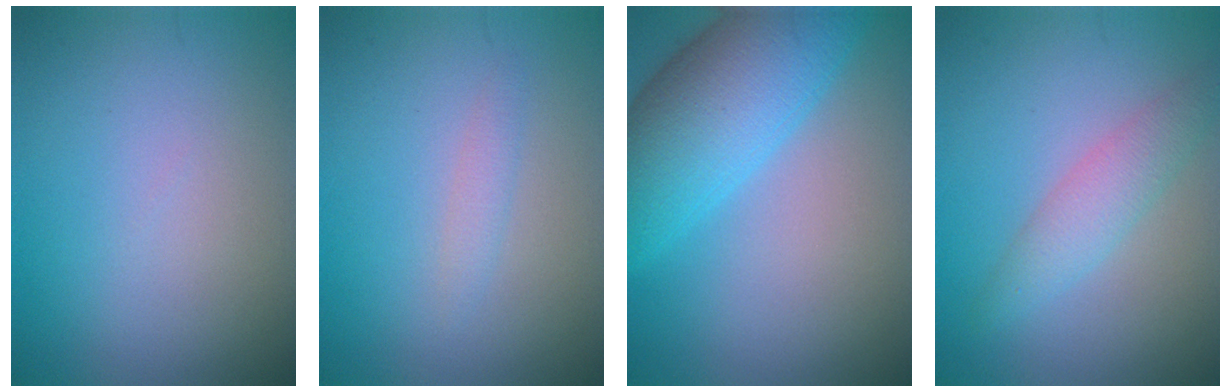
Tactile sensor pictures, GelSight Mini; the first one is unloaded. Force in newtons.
{"total": 1.1, "press": 1.1, "slide": 0.1}
{"total": 8.8, "press": 8.8, "slide": 0.3}
{"total": 2.8, "press": 2.8, "slide": 0.1}